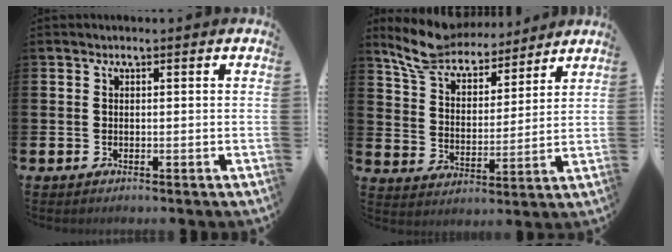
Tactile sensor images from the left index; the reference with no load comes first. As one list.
[{"total": 8.0, "force": [7.4, 2.6, 2.0], "torque": [-0.077, -0.048, 0.131]}]